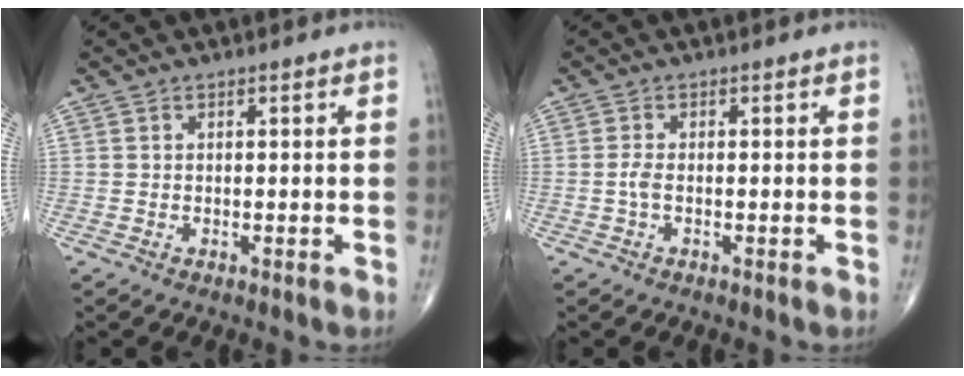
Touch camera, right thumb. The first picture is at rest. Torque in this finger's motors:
{"motor_torque": [0.23, 0.05, 0.33, -0.03, 0.00]}